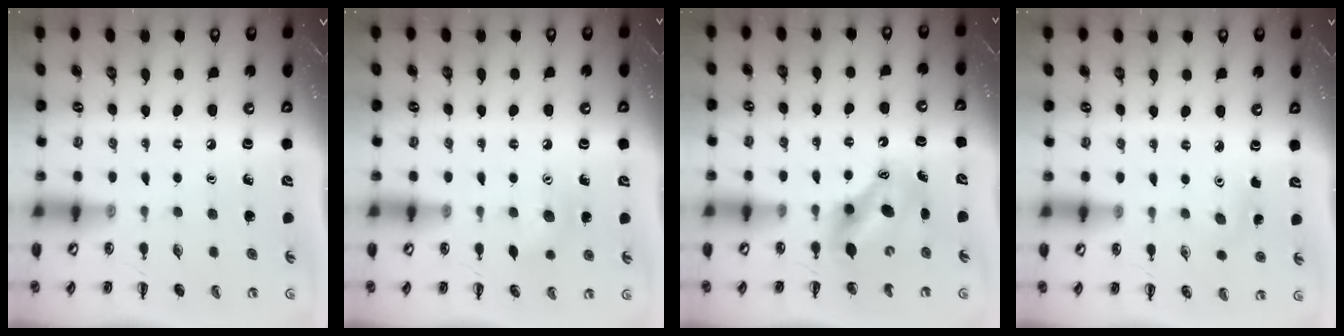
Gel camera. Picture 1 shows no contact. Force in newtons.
{"total": 6.5, "press": 6.3, "slide": 1.6}
{"total": 7.4, "press": 7.2, "slide": 1.5}
{"total": 2.9, "press": 2.8, "slide": 0.8}